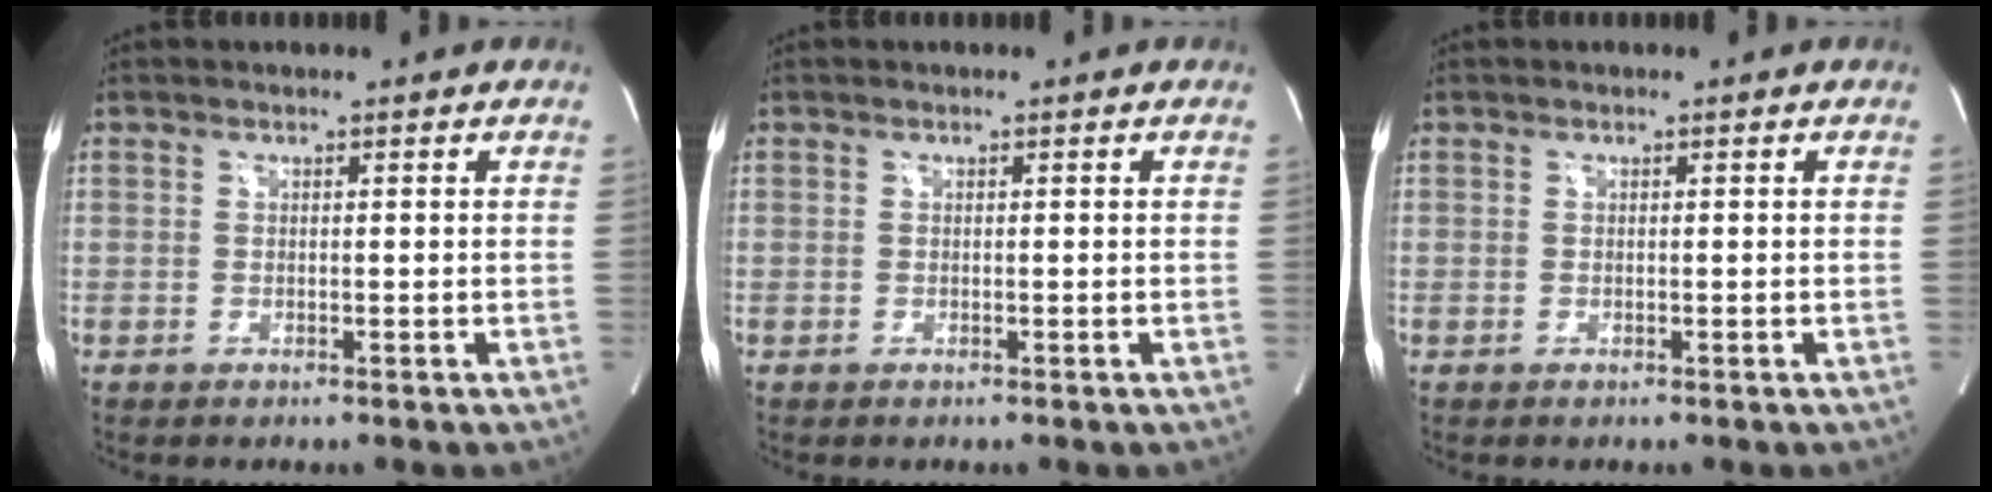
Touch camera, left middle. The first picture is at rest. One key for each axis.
{"total": 0.0}
{"total": 0.0}